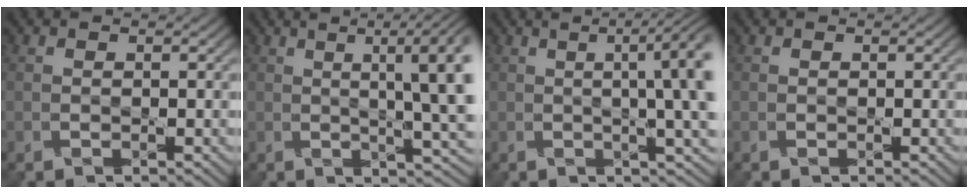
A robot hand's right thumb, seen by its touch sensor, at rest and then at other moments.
{"total": 9.4, "force": [1.7, 1.8, 9.1], "torque": [-0.106, 0.015, 0.023]}
{"total": 7.8, "force": [0.9, 1.7, 7.5], "torque": [-0.078, 0.022, 0.007]}
{"total": 0.0}